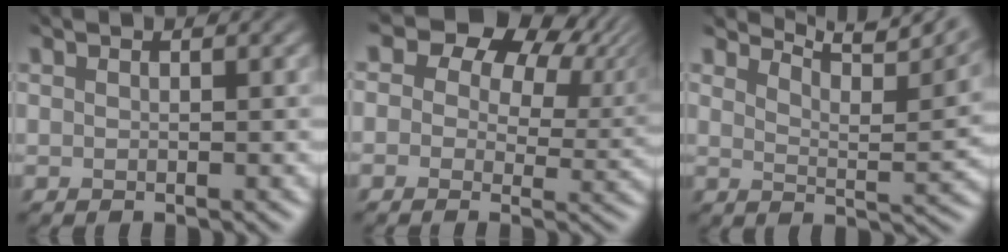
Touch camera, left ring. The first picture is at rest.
{"total": 9.6, "force": [4.3, 6.5, 5.7], "torque": [-0.070, -0.008, 0.063]}
{"total": 6.6, "force": [5.3, 1.7, 3.5], "torque": [-0.066, -0.008, 0.074]}